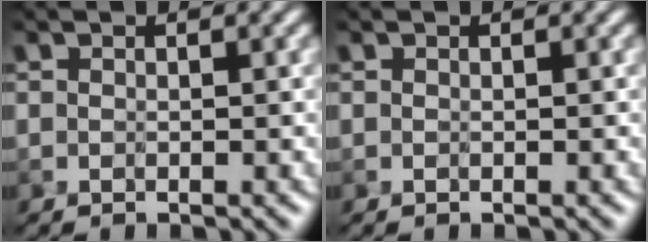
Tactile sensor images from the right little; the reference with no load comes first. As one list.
[{"total": 0.0}]